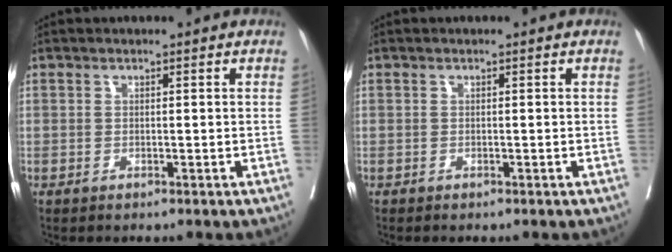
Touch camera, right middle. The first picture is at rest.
{"total": 0.0}